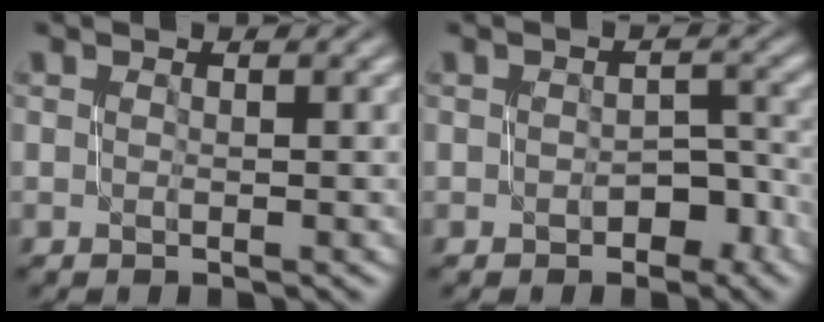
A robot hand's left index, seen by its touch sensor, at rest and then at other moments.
{"total": 1.9, "force": [-1.1, 1.0, 1.2], "torque": [-0.014, 0.005, -0.011]}